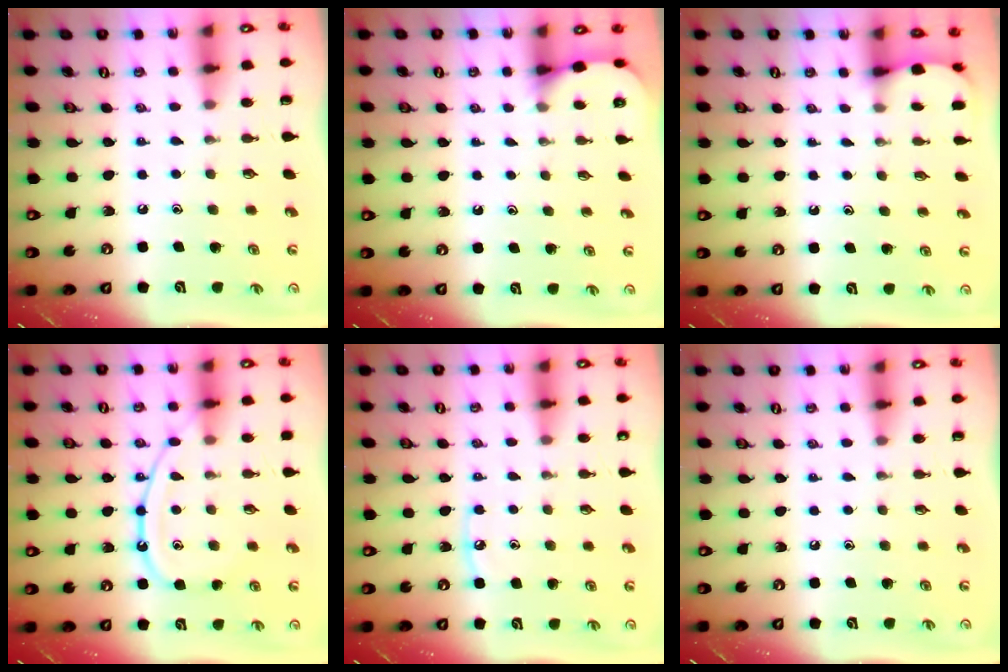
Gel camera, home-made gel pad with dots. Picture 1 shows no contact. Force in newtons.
{"total": 3.5, "press": 3.4, "slide": 0.3}
{"total": 1.8, "press": 1.7, "slide": 0.2}
{"total": 11.7, "press": 11.7, "slide": 1.2}
{"total": 4.2, "press": 4.1, "slide": 0.5}
{"total": 0.0}